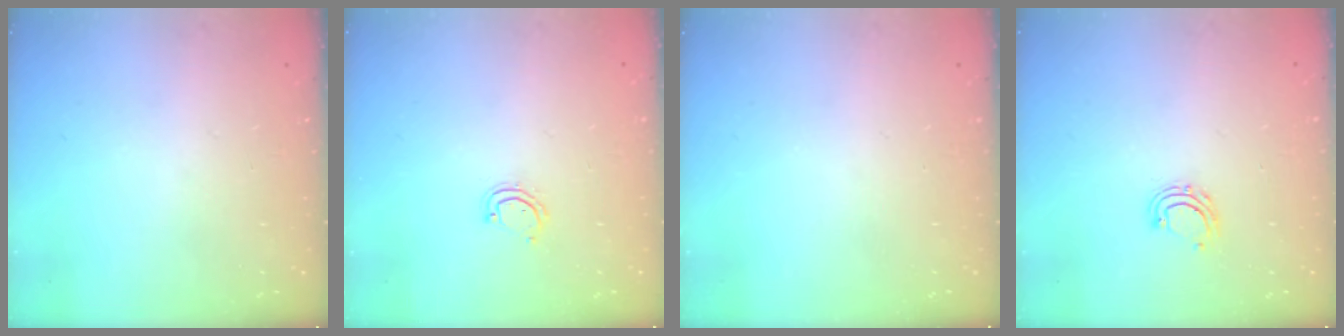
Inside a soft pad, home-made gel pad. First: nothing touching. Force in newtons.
{"total": 3.8, "press": 3.8, "slide": 0.3}
{"total": 0.0}
{"total": 6.0, "press": 5.8, "slide": 1.3}